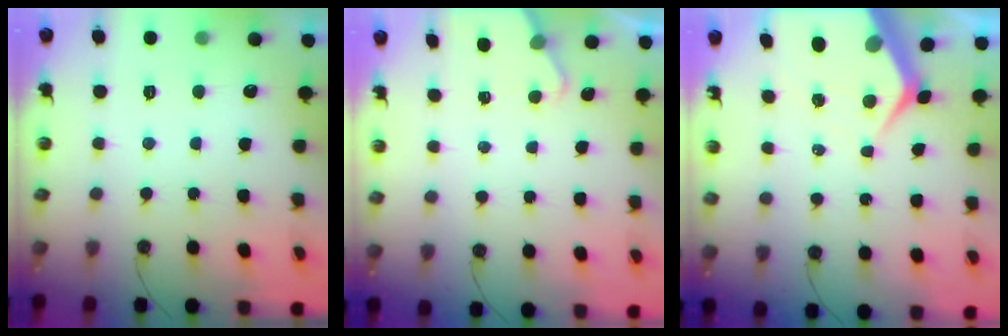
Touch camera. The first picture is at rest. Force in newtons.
{"total": 2.7, "press": 2.7, "slide": 0.2}
{"total": 10.5, "press": 10.4, "slide": 1.0}